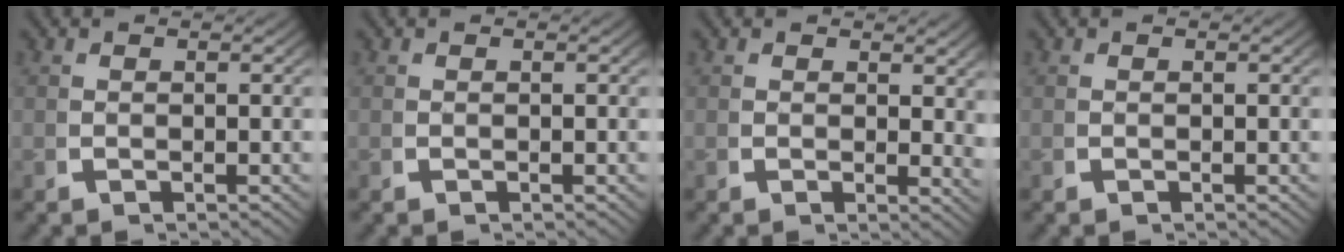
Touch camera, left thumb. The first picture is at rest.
{"total": 0.0}
{"total": 2.1, "force": [1.3, 1.0, 1.3], "torque": [-0.008, -0.004, 0.017]}
{"total": 0.0}